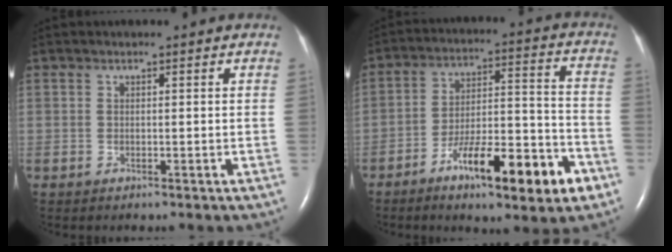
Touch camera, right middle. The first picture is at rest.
{"total": 15.6, "force": [-8.2, 3.0, 12.9], "torque": [-0.202, 0.009, -0.123]}